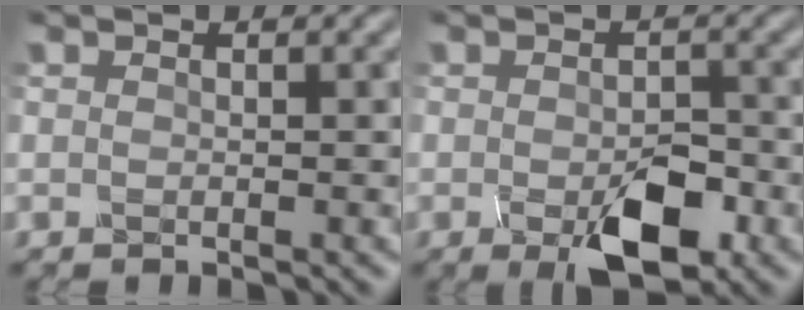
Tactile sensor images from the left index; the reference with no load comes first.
{"total": 5.2, "force": [-2.1, 2.5, 4.0], "torque": [-0.068, -0.003, -0.035]}